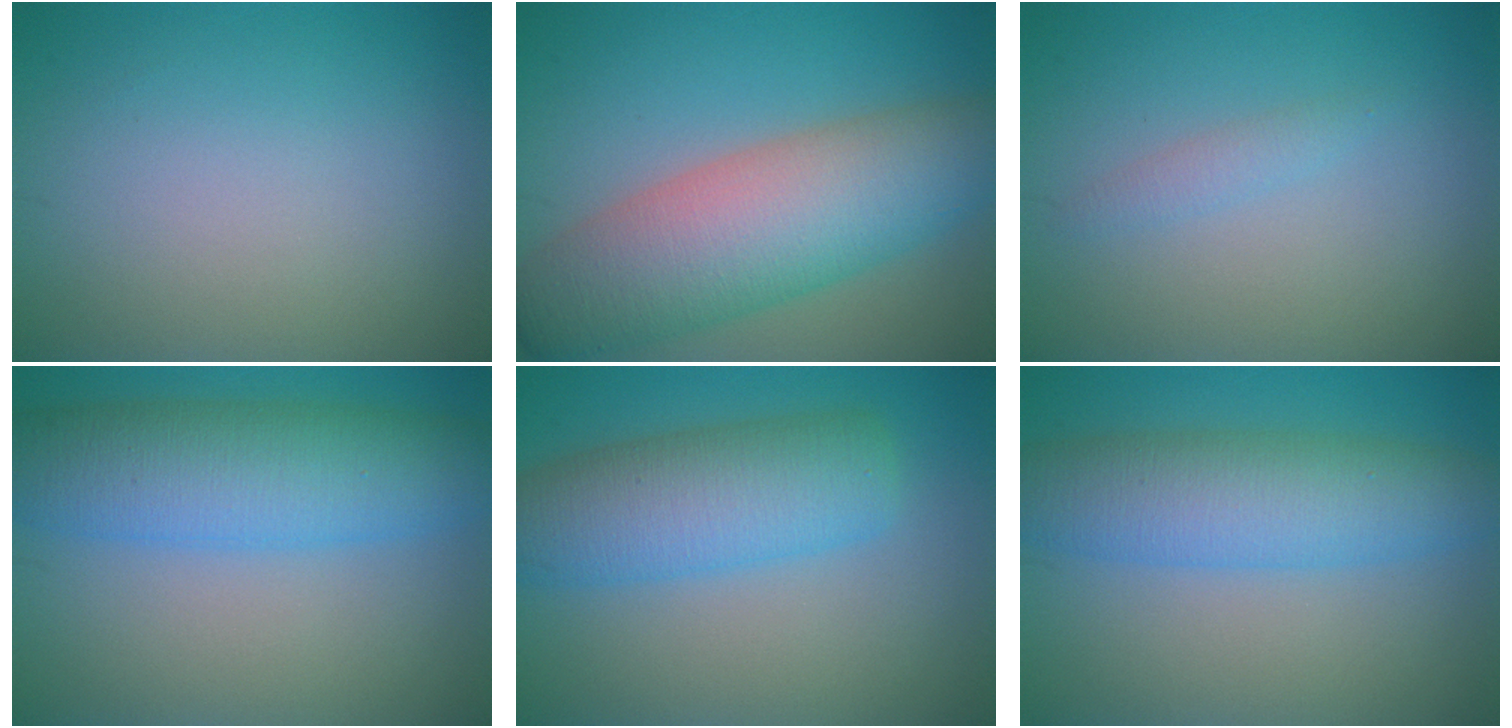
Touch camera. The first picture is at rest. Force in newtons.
{"total": 10.2, "press": 10.2, "slide": 0.4}
{"total": 1.1, "press": 1.1, "slide": 0.1}
{"total": 8.5, "press": 8.5, "slide": 0.1}
{"total": 7.2, "press": 7.2, "slide": 0.4}
{"total": 6.8, "press": 6.8, "slide": 0.1}